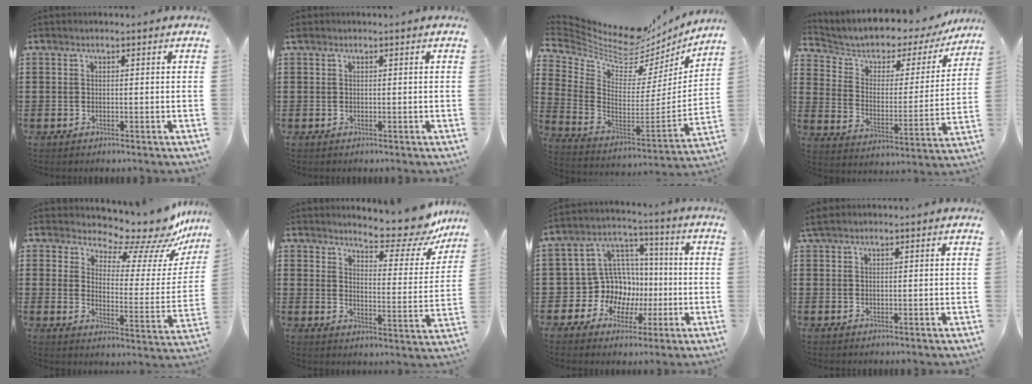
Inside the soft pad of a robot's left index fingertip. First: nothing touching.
{"total": 0.0}
{"total": 6.2, "force": [5.5, 2.2, 1.7], "torque": [-0.072, -0.058, 0.094]}
{"total": 4.0, "force": [2.7, 2.6, 1.4], "torque": [-0.050, -0.021, 0.039]}
{"total": 10.0, "force": [8.9, 2.3, 4.0], "torque": [-0.075, -0.073, 0.148]}
{"total": 8.2, "force": [7.6, 0.6, 2.8], "torque": [-0.047, -0.063, 0.129]}
{"total": 10.7, "force": [-1.2, 10.1, 3.4], "torque": [-0.105, 0.001, -0.012]}
{"total": 1.6, "force": [1.3, 0.4, 0.9], "torque": [-0.020, 0.004, 0.025]}